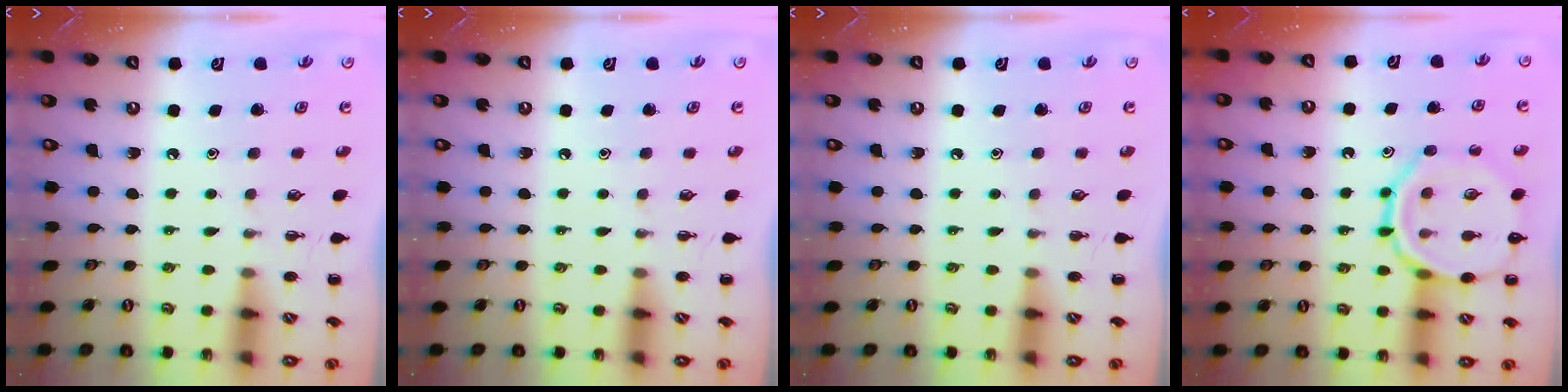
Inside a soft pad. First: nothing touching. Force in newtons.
{"total": 0.0}
{"total": 0.0}
{"total": 14.2, "press": 14.2, "slide": 1.1}